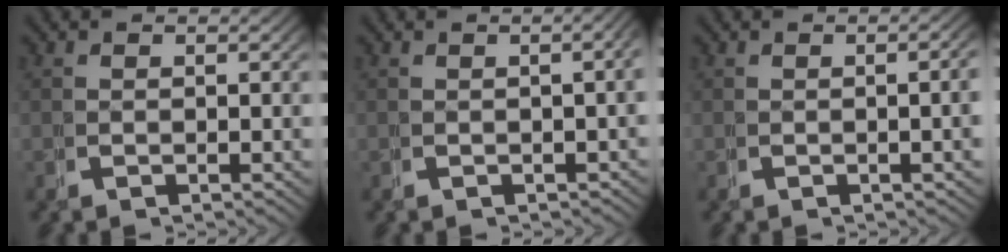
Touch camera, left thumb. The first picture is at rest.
{"total": 2.7, "force": [-0.5, 0.9, 2.5], "torque": [-0.030, 0.011, -0.008]}
{"total": 2.2, "force": [-0.1, 0.4, 2.2], "torque": [-0.028, 0.005, -0.004]}